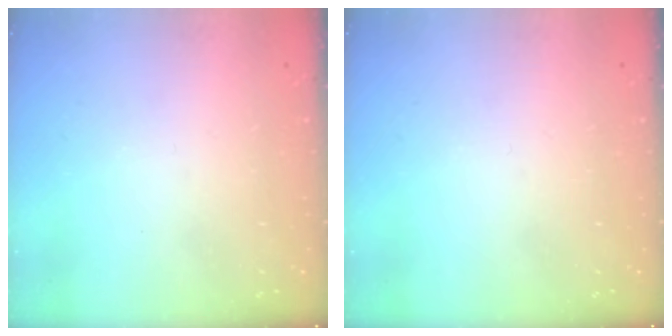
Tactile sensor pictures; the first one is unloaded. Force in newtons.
{"total": 0.0}